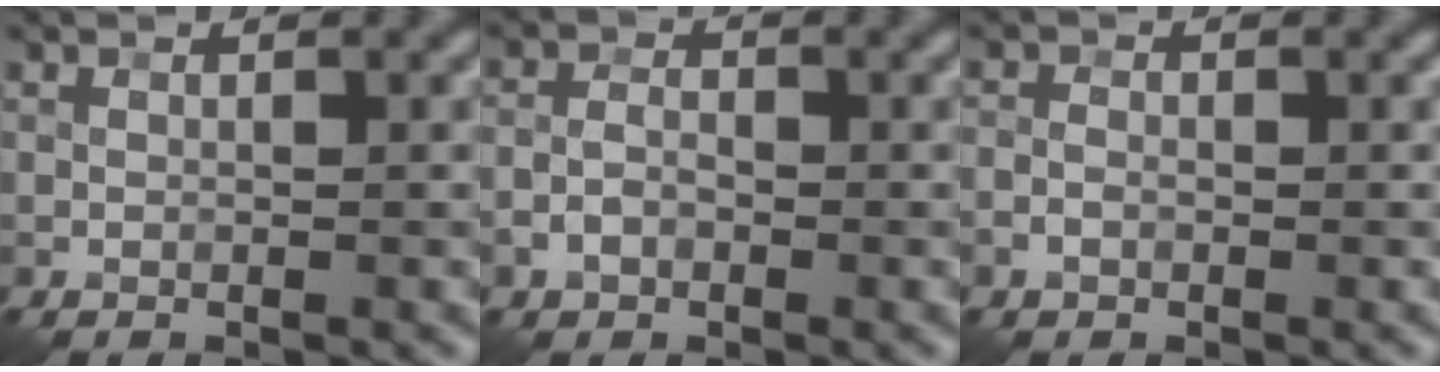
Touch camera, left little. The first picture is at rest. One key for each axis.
{"total": 1.9, "fx": -0.8, "fy": 1.3, "fz": 1.1, "tx": -0.019, "ty": 0.005, "tz": -0.019}
{"total": 1.2, "fx": -0.5, "fy": 0.9, "fz": 0.7, "tx": -0.013, "ty": 0.002, "tz": -0.014}